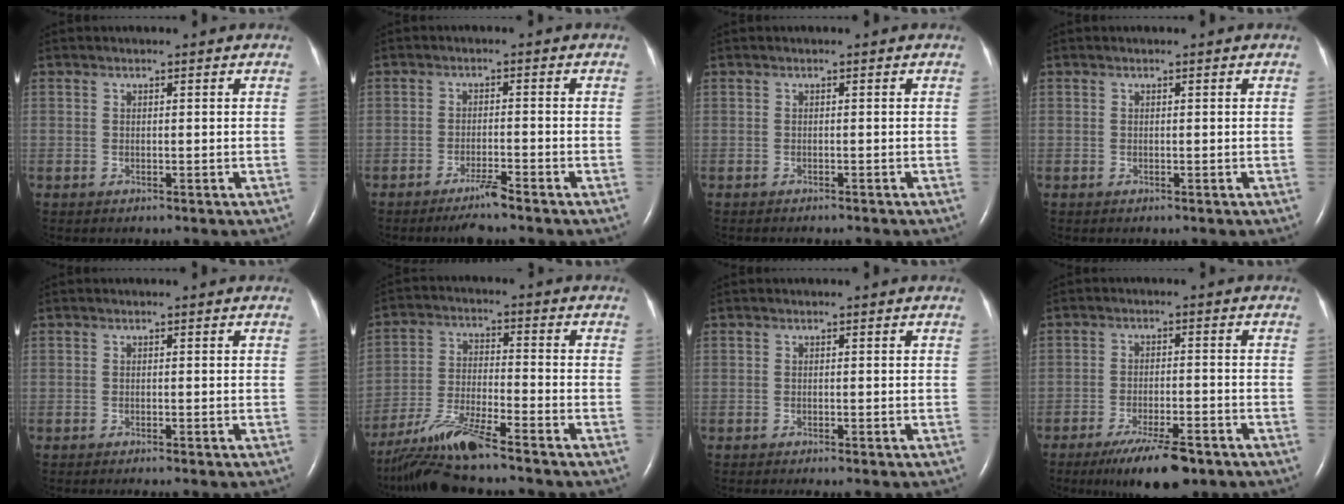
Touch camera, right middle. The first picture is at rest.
{"total": 3.3, "force": [-2.8, -0.3, 1.9], "torque": [-0.040, -0.008, -0.052]}
{"total": 2.7, "force": [-2.4, 0.1, 1.2], "torque": [-0.021, -0.005, -0.025]}
{"total": 0.0}
{"total": 2.5, "force": [-2.1, -0.3, 1.4], "torque": [-0.014, 0.000, -0.021]}
{"total": 9.7, "force": [-8.4, -0.5, 4.7], "torque": [-0.099, -0.019, -0.159]}
{"total": 1.9, "force": [-1.5, -0.2, 1.1], "torque": [-0.013, 0.001, -0.014]}
{"total": 9.2, "force": [-6.5, 1.7, 6.3], "torque": [-0.107, -0.019, -0.103]}